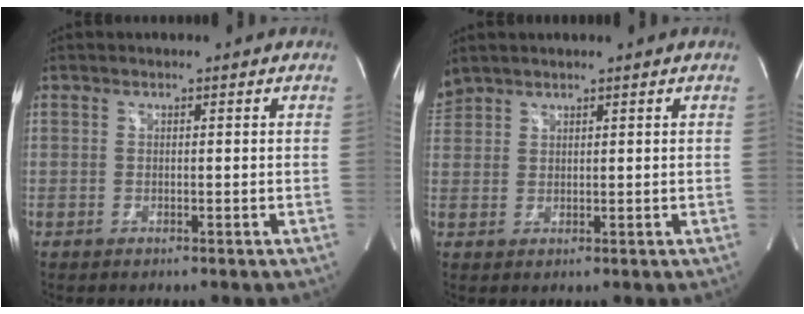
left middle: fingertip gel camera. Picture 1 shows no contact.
{"total": 2.7, "force": [2.6, 0.8, 0.3], "torque": [-0.019, 0.021, 0.058]}